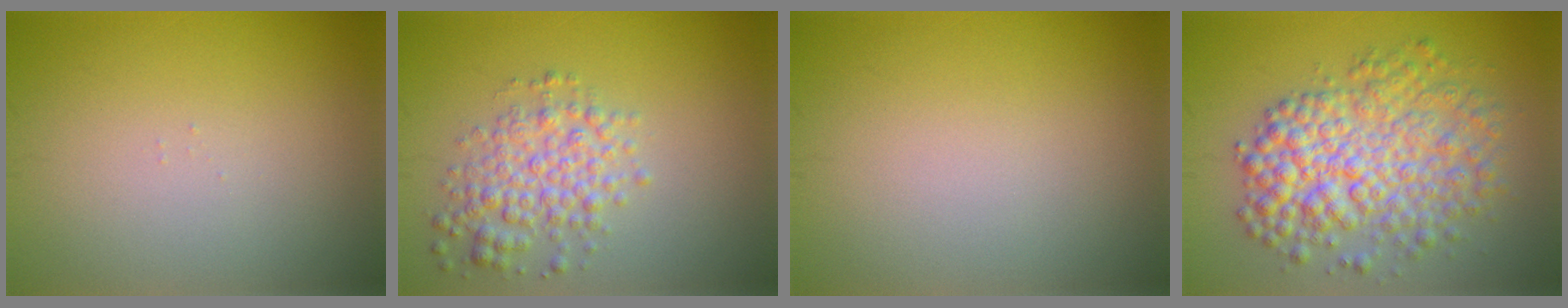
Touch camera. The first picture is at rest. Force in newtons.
{"total": 3.8, "press": 3.8, "slide": 0.1}
{"total": 0.0}
{"total": 7.5, "press": 7.5, "slide": 0.1}